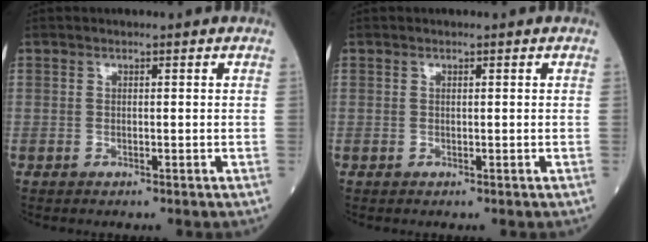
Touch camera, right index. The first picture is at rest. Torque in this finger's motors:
{"motor_torque": [0.08, 0.03, 0.04, 0.02]}